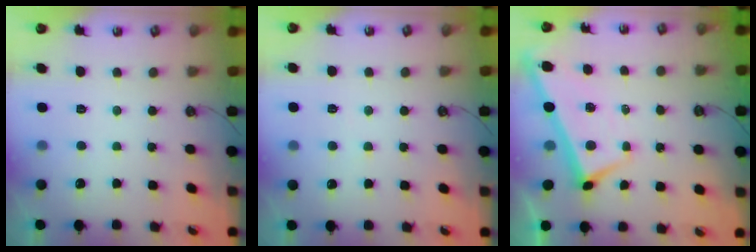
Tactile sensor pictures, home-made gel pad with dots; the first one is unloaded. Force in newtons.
{"total": 2.5, "press": 2.5, "slide": 0.3}
{"total": 2.3, "press": 2.2, "slide": 0.2}